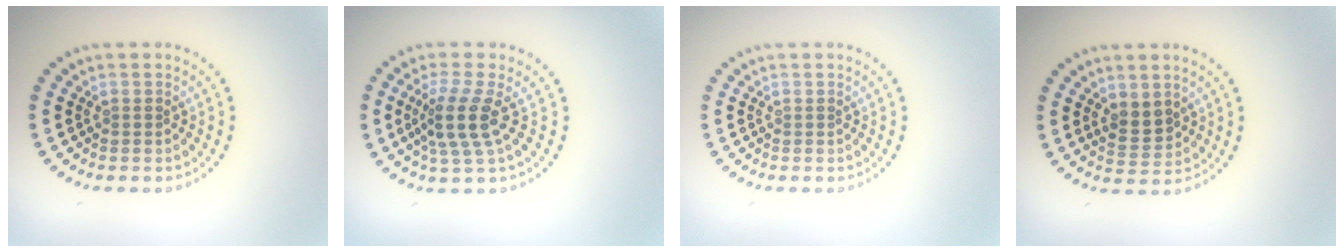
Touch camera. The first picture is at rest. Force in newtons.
{"total": 3.7, "press": 2.8, "slide": 2.4}
{"total": 0.0}
{"total": 2.2, "press": 2.1, "slide": 0.7}